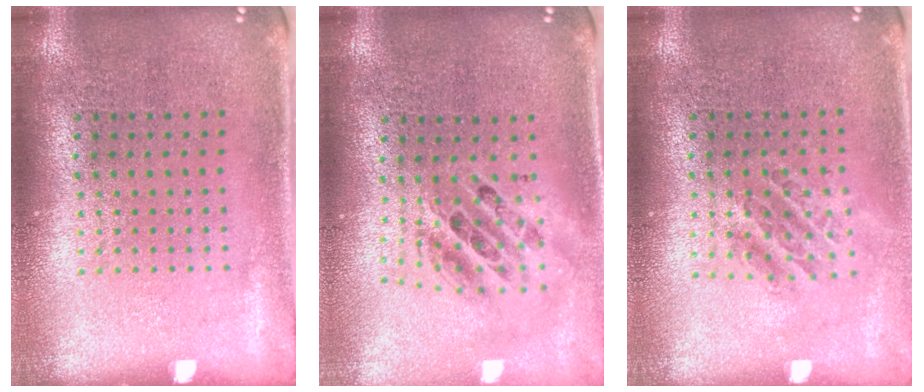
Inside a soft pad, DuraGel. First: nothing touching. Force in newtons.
{"total": 1.8, "press": 1.5, "slide": 1.1}
{"total": 1.1, "press": 1.1, "slide": 0.3}